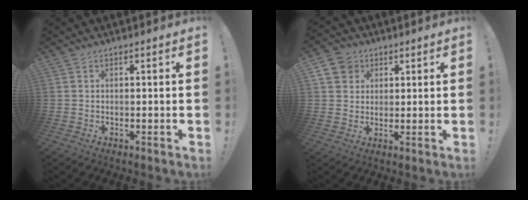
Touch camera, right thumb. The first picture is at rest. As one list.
[{"total": 6.9, "force": [3.2, 5.7, 2.1], "torque": [-0.037, -0.010, 0.065]}]